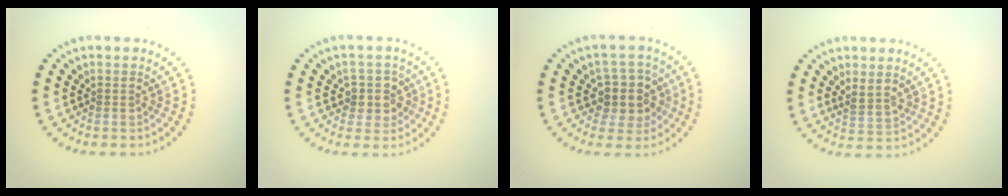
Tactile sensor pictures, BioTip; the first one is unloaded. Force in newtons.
{"total": 2.6, "press": 2.2, "slide": 1.4}
{"total": 3.6, "press": 3.2, "slide": 1.7}
{"total": 1.7, "press": 1.5, "slide": 0.7}